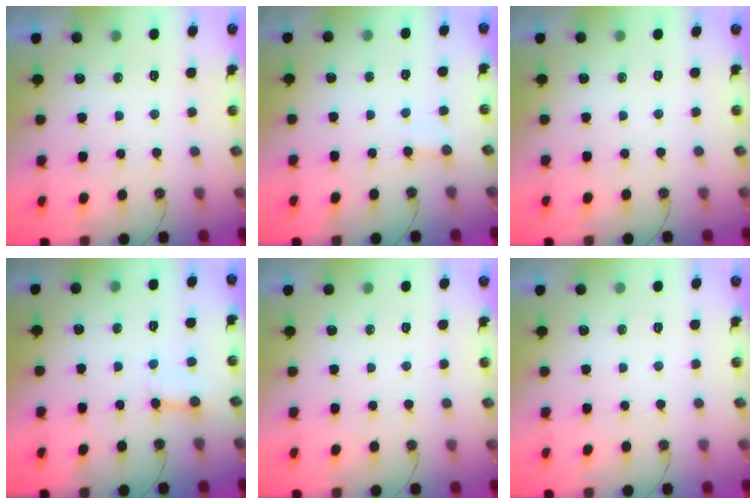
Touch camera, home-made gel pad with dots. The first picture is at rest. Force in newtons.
{"total": 2.1, "press": 2.1, "slide": 0.2}
{"total": 0.0}
{"total": 2.8, "press": 2.7, "slide": 0.4}
{"total": 0.0}
{"total": 0.0}